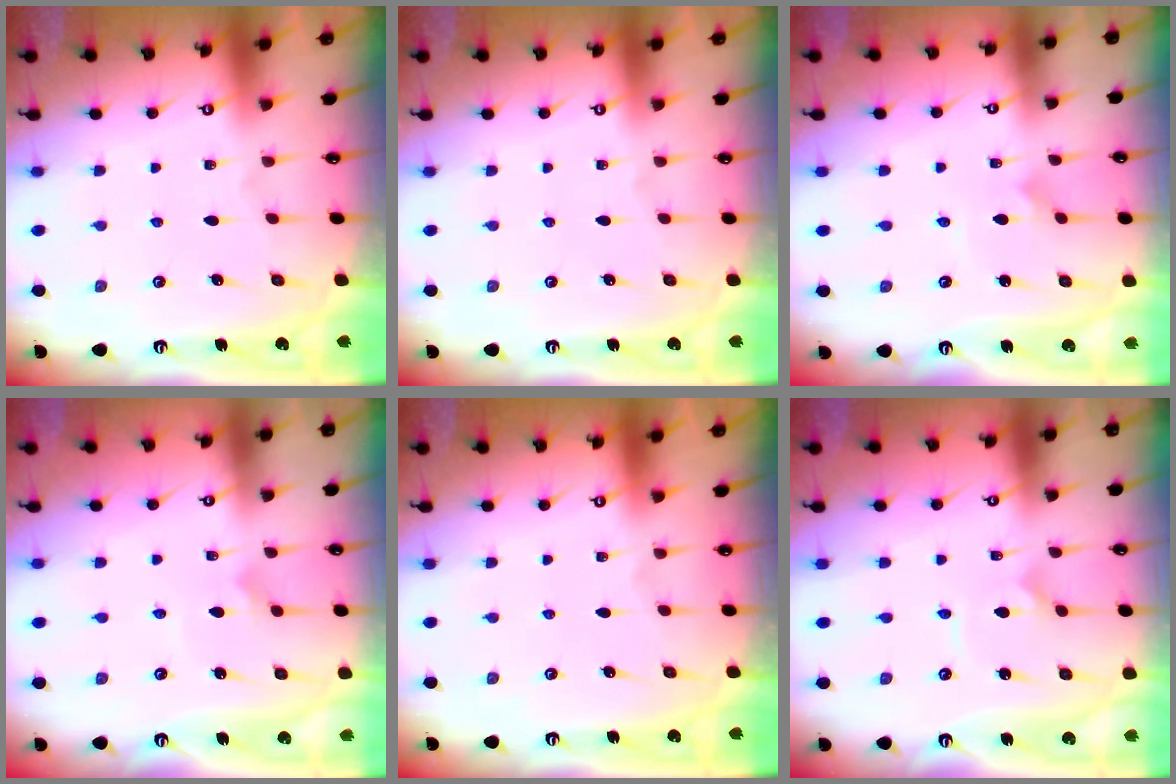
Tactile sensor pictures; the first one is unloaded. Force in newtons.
{"total": 0.0}
{"total": 2.3, "press": 2.3, "slide": 0.1}
{"total": 3.0, "press": 3.0, "slide": 0.2}
{"total": 0.0}
{"total": 2.3, "press": 2.3, "slide": 0.1}